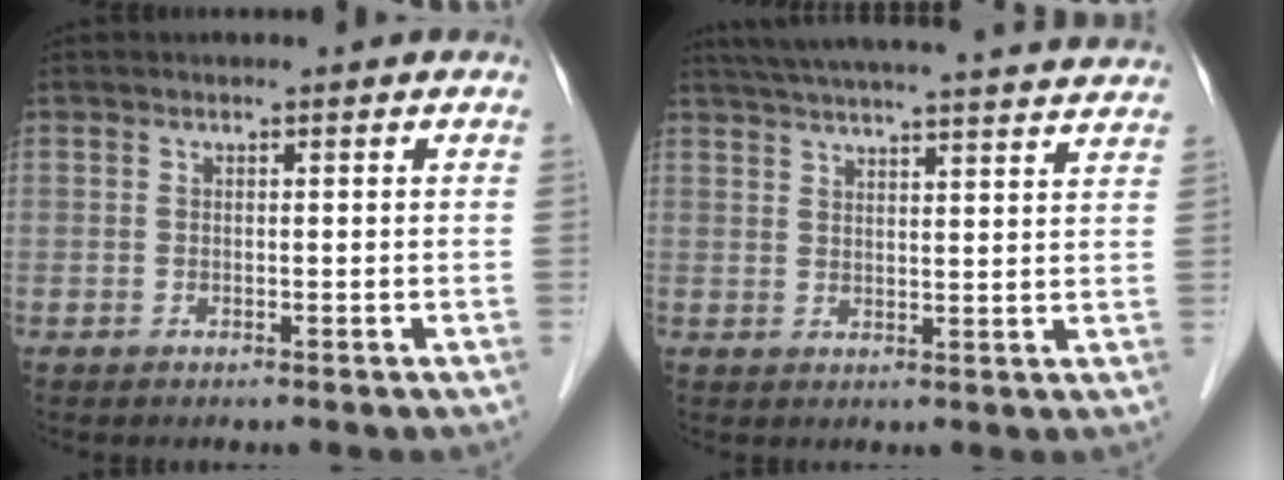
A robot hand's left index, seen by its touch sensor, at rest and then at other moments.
{"total": 24.9, "force": [23.1, 1.0, 9.3], "torque": [-0.152, -0.001, 0.295]}